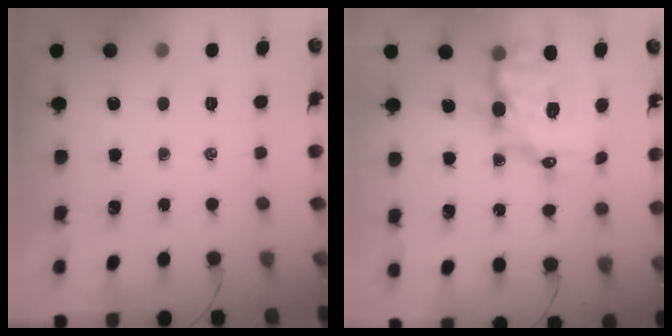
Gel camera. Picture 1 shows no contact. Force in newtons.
{"total": 13.0, "press": 12.7, "slide": 2.8}